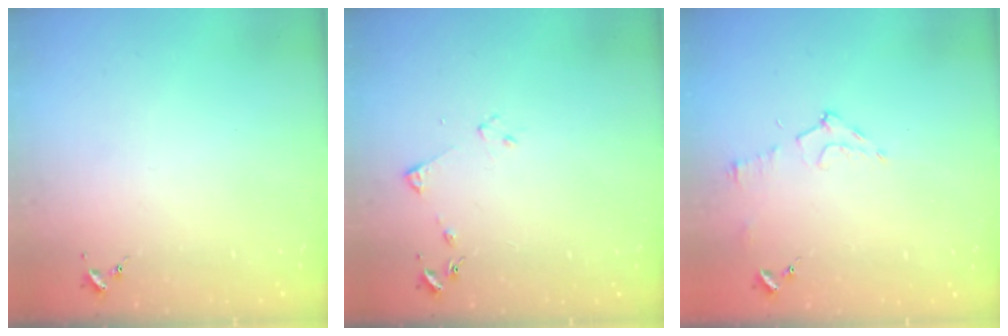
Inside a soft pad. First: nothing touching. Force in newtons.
{"total": 4.5, "press": 4.5, "slide": 0.6}
{"total": 7.4, "press": 7.4, "slide": 0.7}